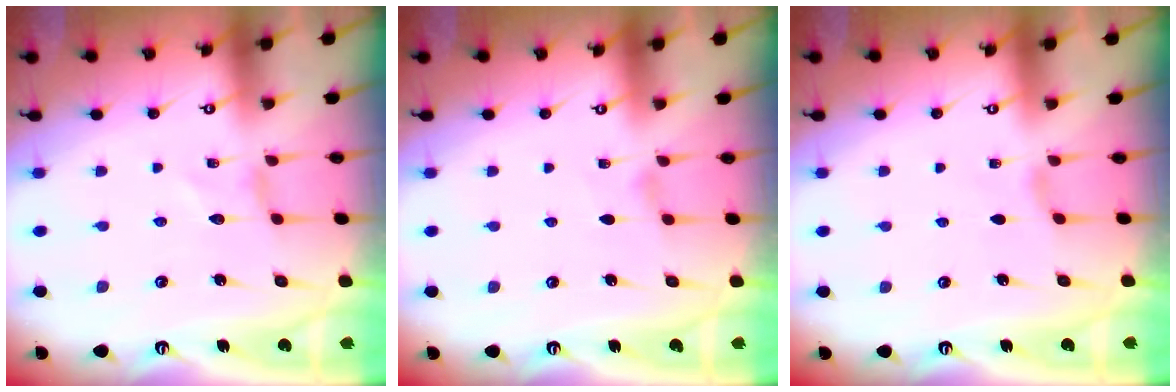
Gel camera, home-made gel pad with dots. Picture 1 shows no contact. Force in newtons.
{"total": 1.5, "press": 1.4, "slide": 0.4}
{"total": 1.9, "press": 1.8, "slide": 0.5}